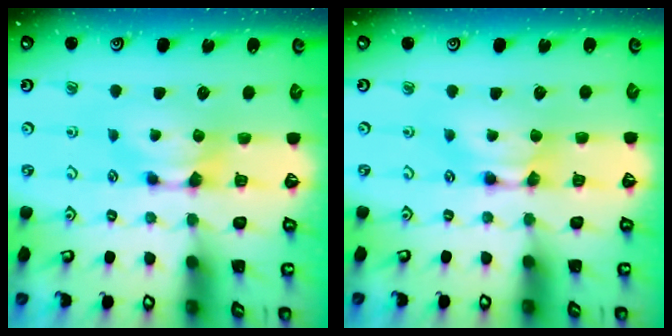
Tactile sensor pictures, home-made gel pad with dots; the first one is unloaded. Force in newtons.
{"total": 1.6, "press": 1.6, "slide": 0.1}